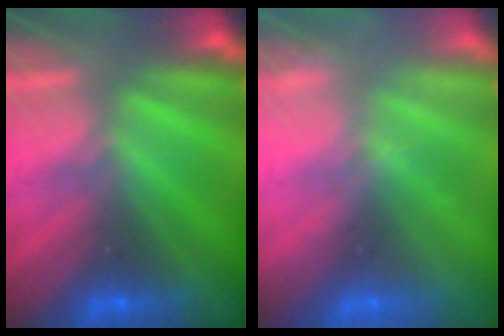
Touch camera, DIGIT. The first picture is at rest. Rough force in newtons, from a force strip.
{"total": 2.3}